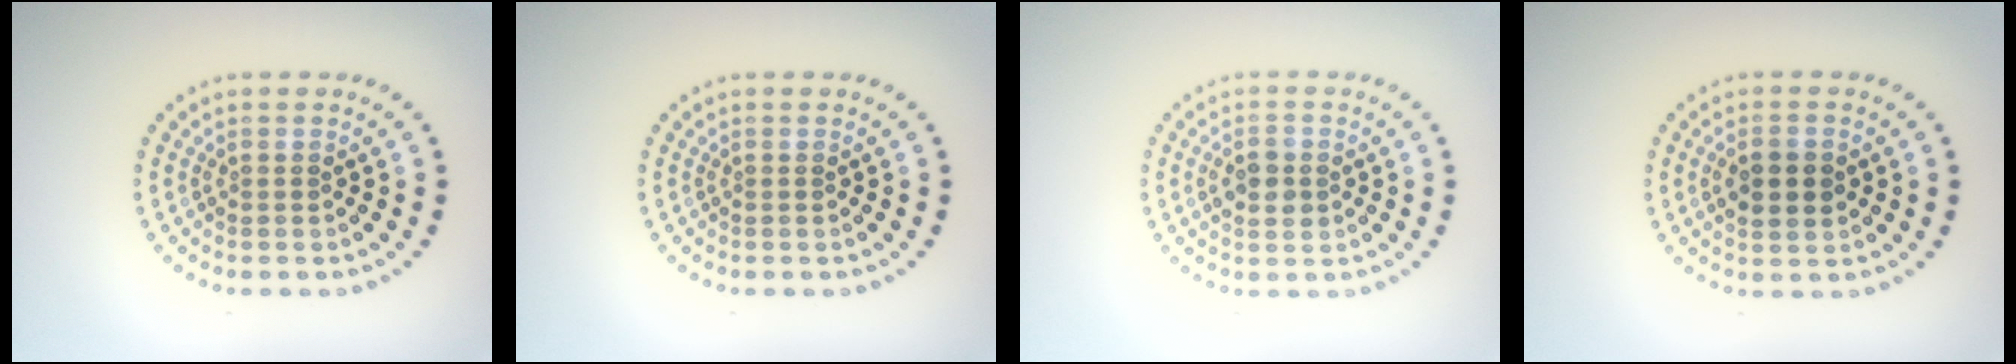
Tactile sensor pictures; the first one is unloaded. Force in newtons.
{"total": 0.0}
{"total": 2.8, "press": 2.8, "slide": 0.1}
{"total": 2.9, "press": 2.9, "slide": 0.2}